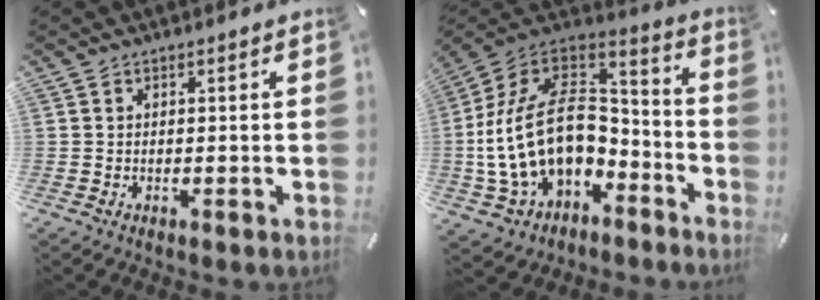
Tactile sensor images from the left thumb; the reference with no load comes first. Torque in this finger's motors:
{"motor_torque": [2.26, 2.75, 2.36, 0.41, 1.03]}